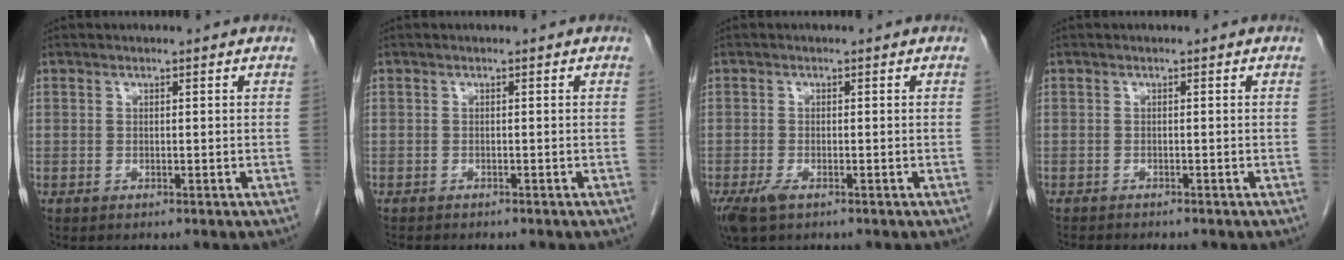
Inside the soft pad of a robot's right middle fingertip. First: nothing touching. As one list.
[{"total": 3.6, "force": [-3.1, 0.9, 1.5], "torque": [-0.025, -0.008, -0.039]}, {"total": 3.1, "force": [-1.8, 1.1, 2.2], "torque": [-0.055, -0.007, -0.031]}, {"total": 3.8, "force": [-3.4, 0.5, 1.4], "torque": [-0.022, -0.008, -0.049]}]